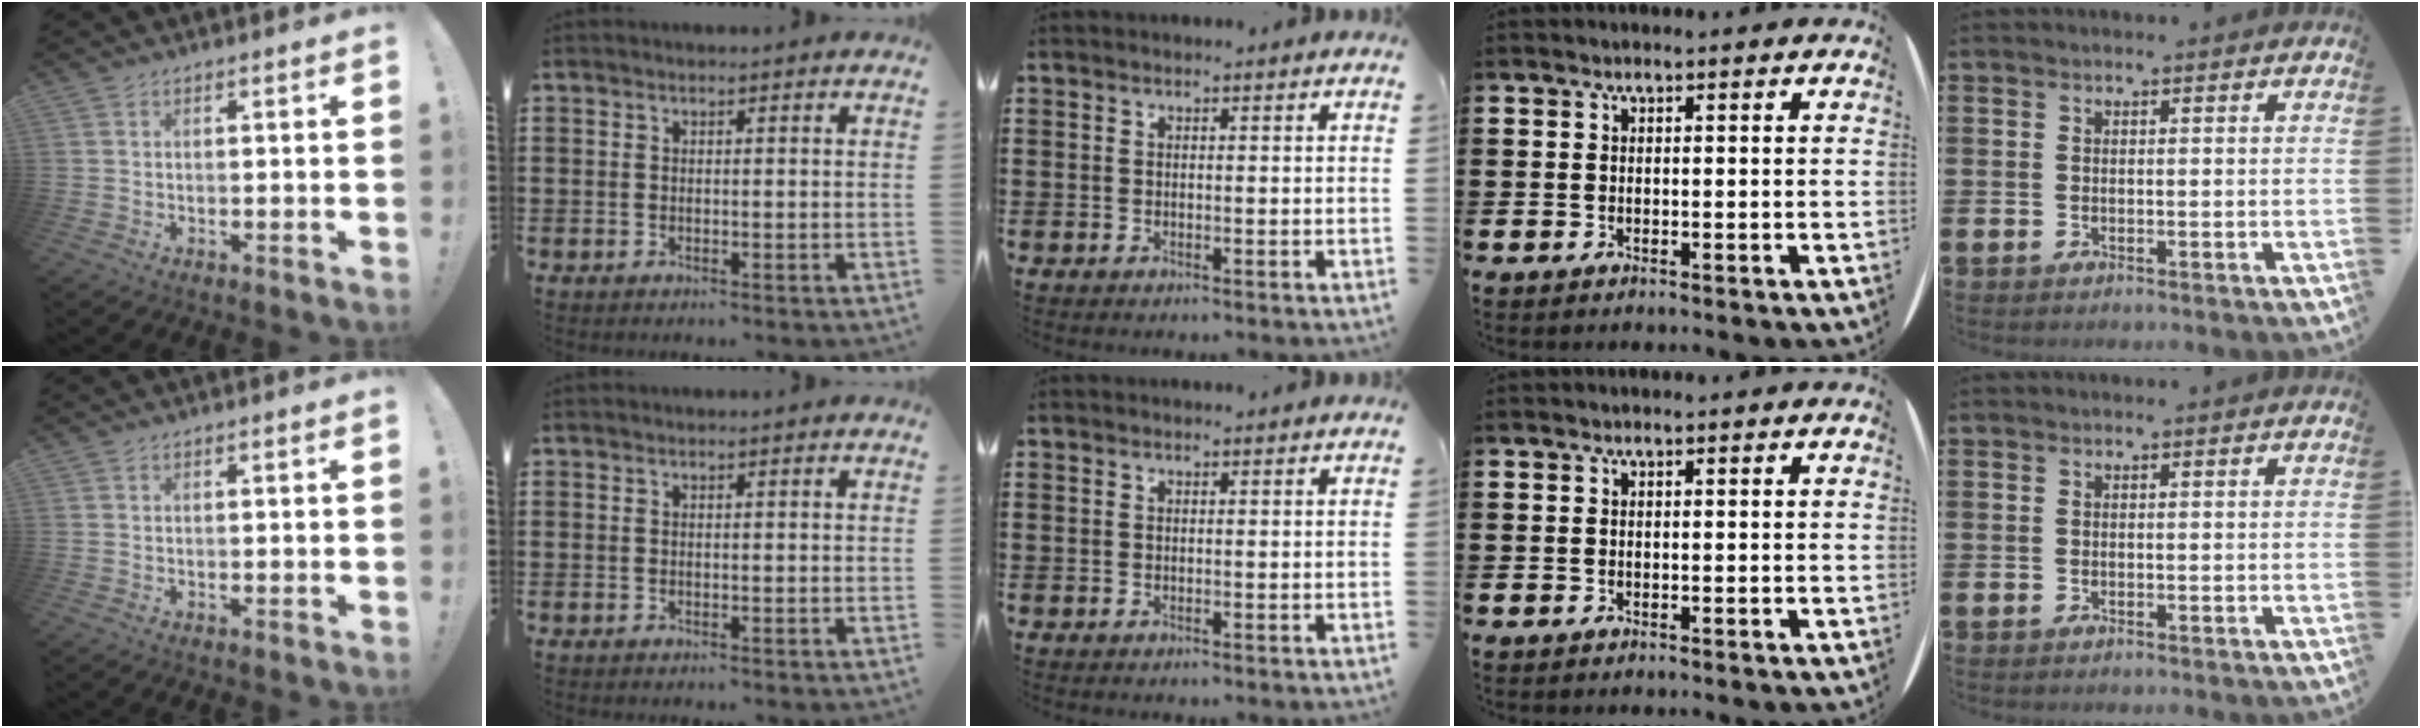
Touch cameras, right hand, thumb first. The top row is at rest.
{}